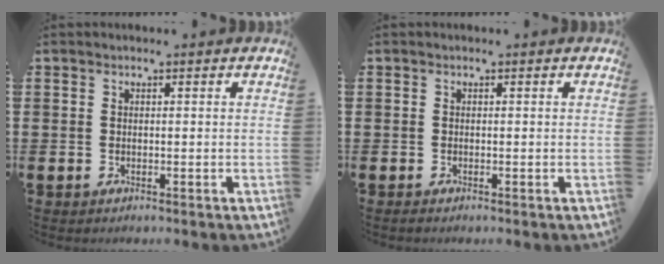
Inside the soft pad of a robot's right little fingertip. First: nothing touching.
{"total": 0.0}